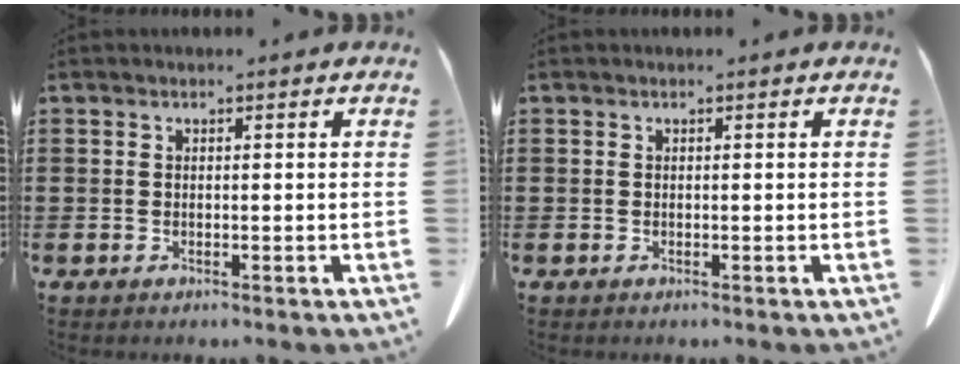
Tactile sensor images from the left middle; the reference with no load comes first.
{"total": 0.0}